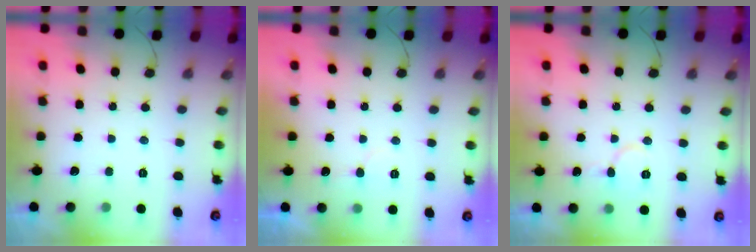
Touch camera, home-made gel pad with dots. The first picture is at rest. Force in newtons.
{"total": 5.5, "press": 5.5, "slide": 0.3}
{"total": 5.9, "press": 5.9, "slide": 0.5}